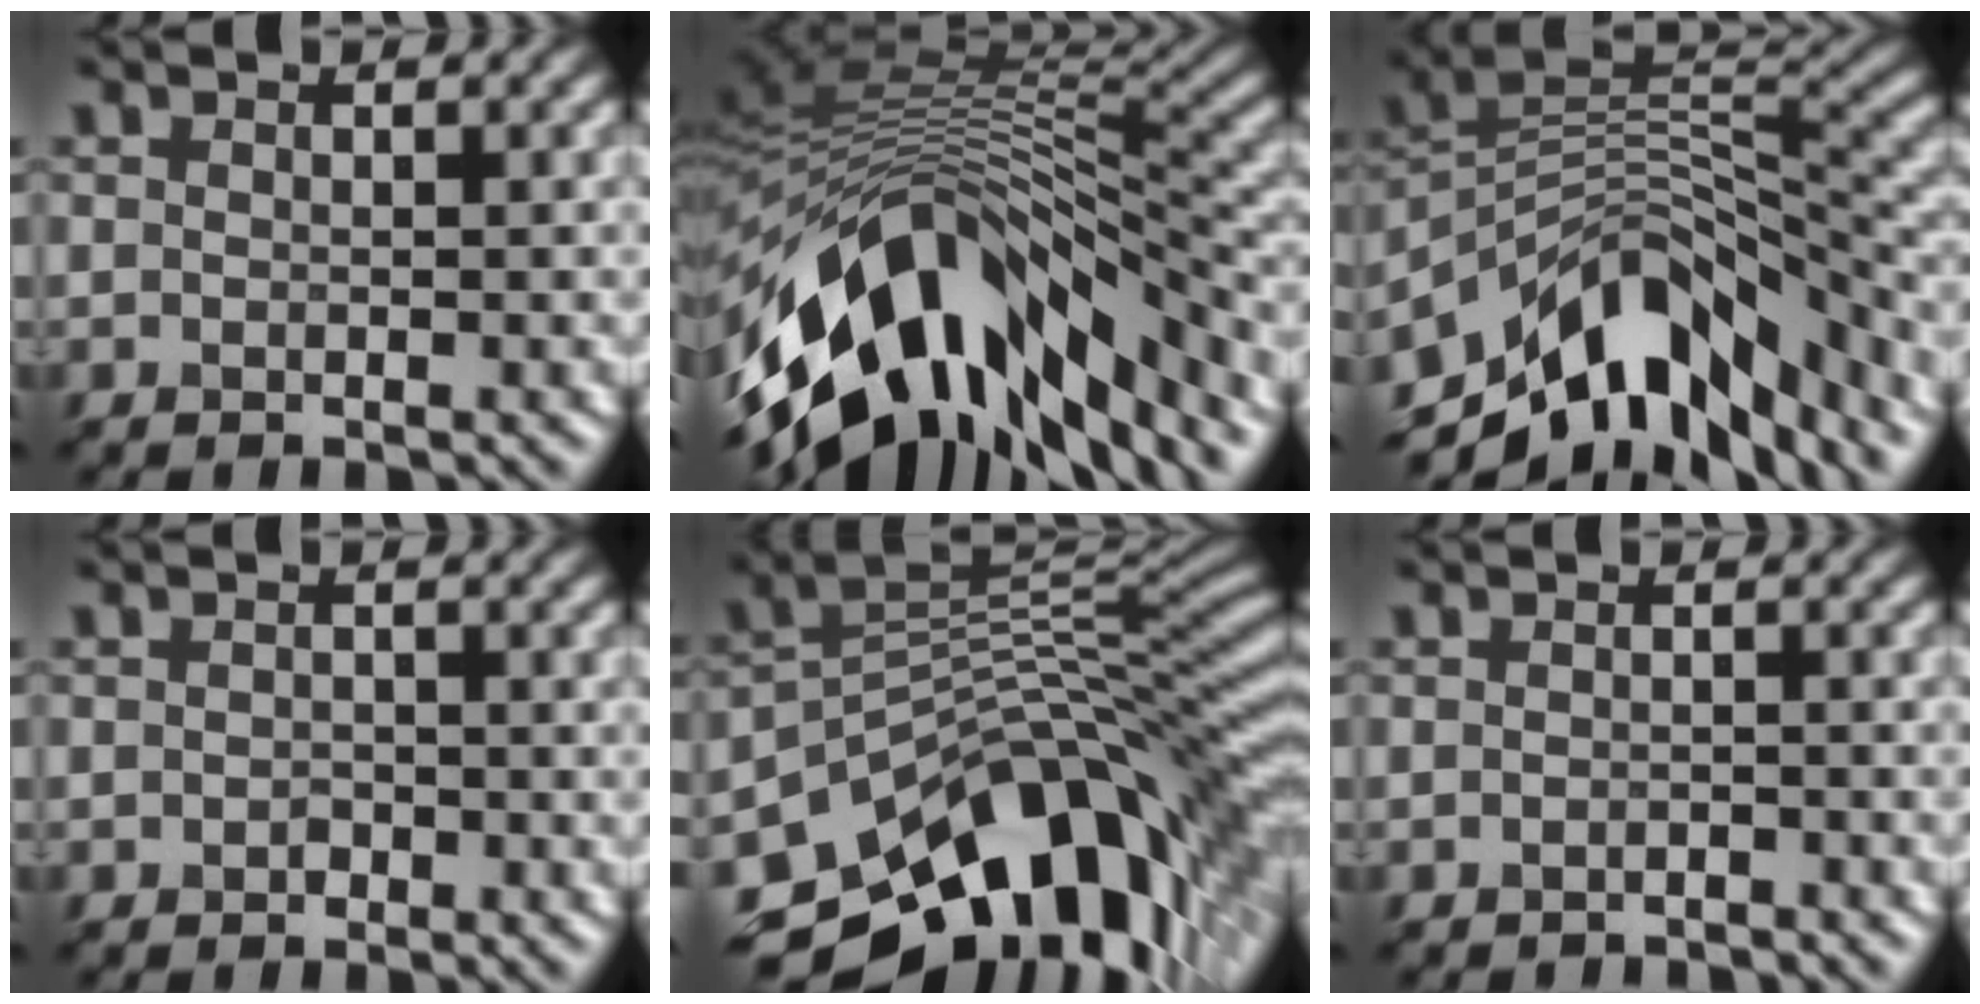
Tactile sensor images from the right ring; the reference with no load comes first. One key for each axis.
{"total": 14.7, "fx": -6.8, "fy": 7.0, "fz": 11.1, "tx": -0.202, "ty": 0.018, "tz": -0.118}
{"total": 10.8, "fx": -6.9, "fy": 5.0, "fz": 6.7, "tx": -0.108, "ty": 0.014, "tz": -0.127}
{"total": 0.8, "fx": -0.4, "fy": 0.6, "fz": 0.3, "tx": -0.005, "ty": 0.000, "tz": -0.006}
{"total": 13.6, "fx": -7.1, "fy": 7.4, "fz": 8.8, "tx": -0.150, "ty": 0.007, "tz": -0.117}
{"total": 1.5, "fx": -1.5, "fy": 0.3, "fz": 0.2, "tx": 0.001, "ty": 0.003, "tz": -0.023}